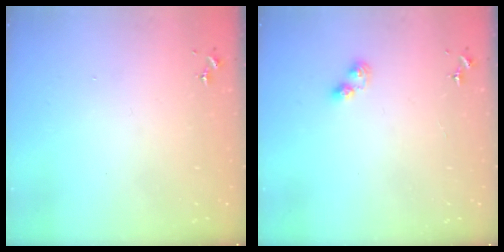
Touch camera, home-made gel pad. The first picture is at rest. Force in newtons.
{"total": 5.6, "press": 5.6, "slide": 0.6}